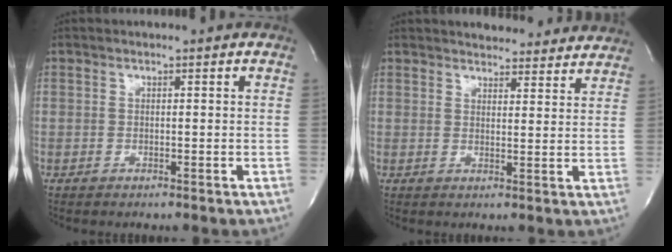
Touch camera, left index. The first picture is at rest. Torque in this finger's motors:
{"motor_torque": [0.28, -0.11, 0.18, 0.09]}